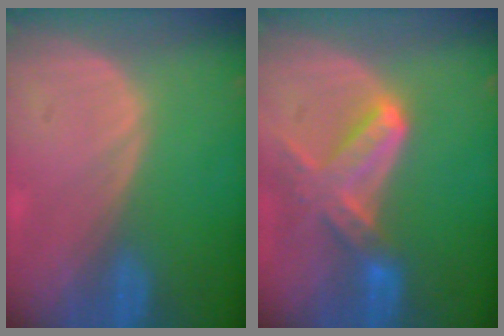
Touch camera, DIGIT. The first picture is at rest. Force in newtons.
{"total": 7.4, "press": 6.7, "slide": 3.2}